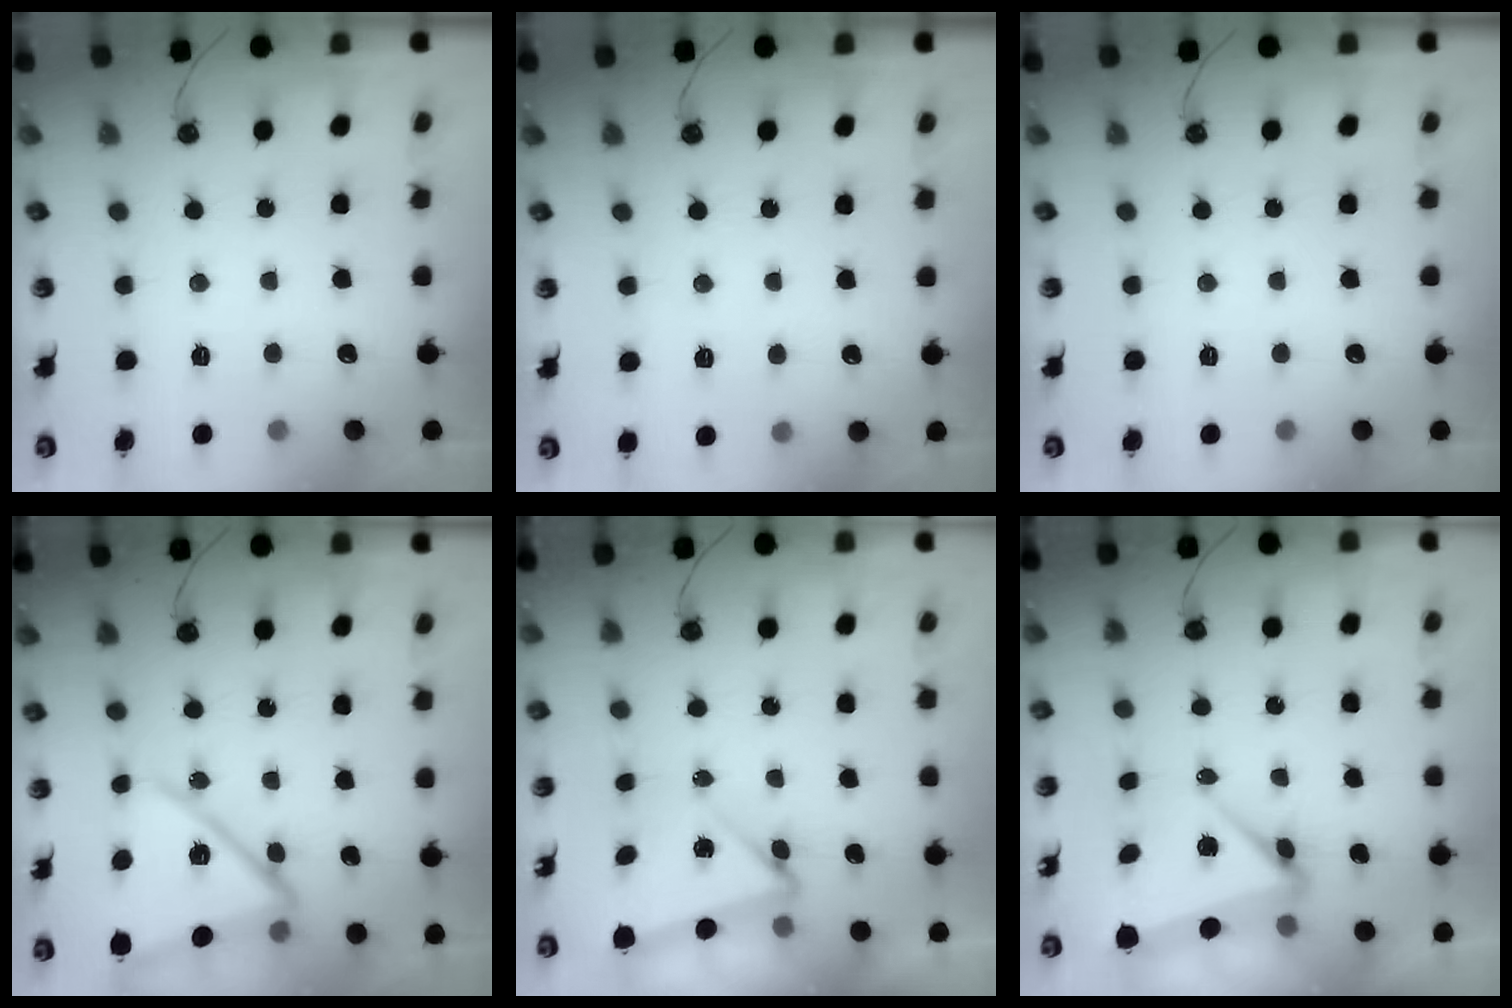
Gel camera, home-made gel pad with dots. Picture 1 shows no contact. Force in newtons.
{"total": 4.1, "press": 4.0, "slide": 0.8}
{"total": 0.0}
{"total": 15.3, "press": 15.2, "slide": 2.0}
{"total": 5.4, "press": 5.3, "slide": 0.8}
{"total": 6.2, "press": 6.2, "slide": 0.2}